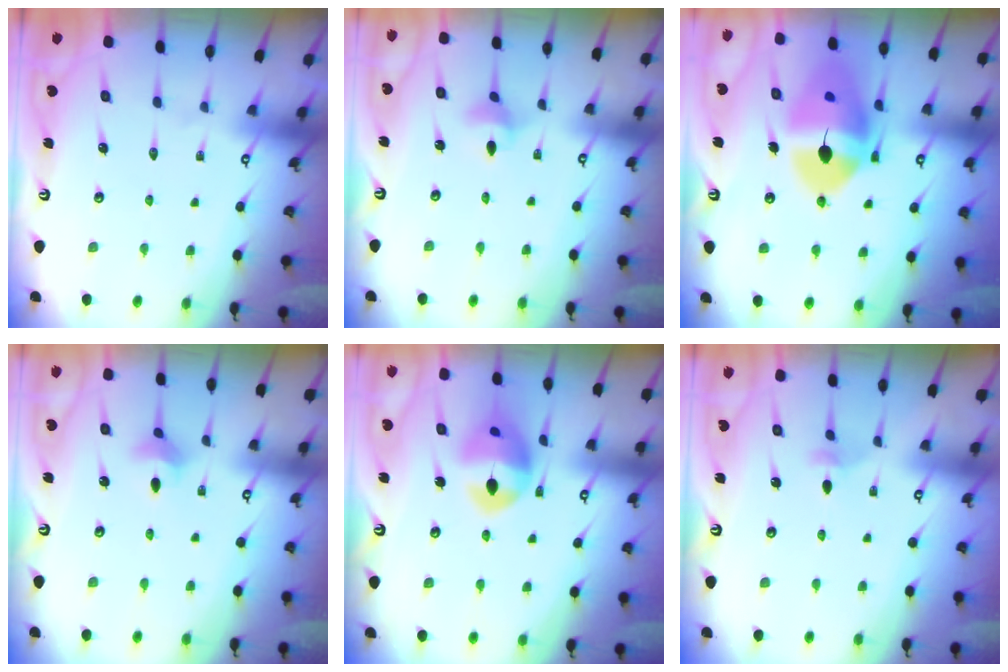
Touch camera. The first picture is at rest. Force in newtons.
{"total": 3.0, "press": 2.9, "slide": 0.6}
{"total": 16.9, "press": 16.7, "slide": 2.0}
{"total": 3.6, "press": 3.6, "slide": 0.7}
{"total": 13.8, "press": 13.6, "slide": 2.1}
{"total": 3.0, "press": 2.9, "slide": 0.7}